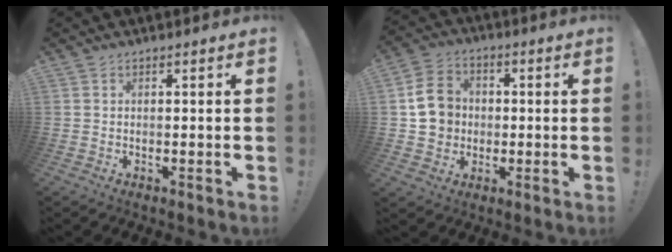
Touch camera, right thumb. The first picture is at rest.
{"total": 11.4, "force": [0.4, 10.3, 5.0], "torque": [-0.064, 0.018, 0.018]}